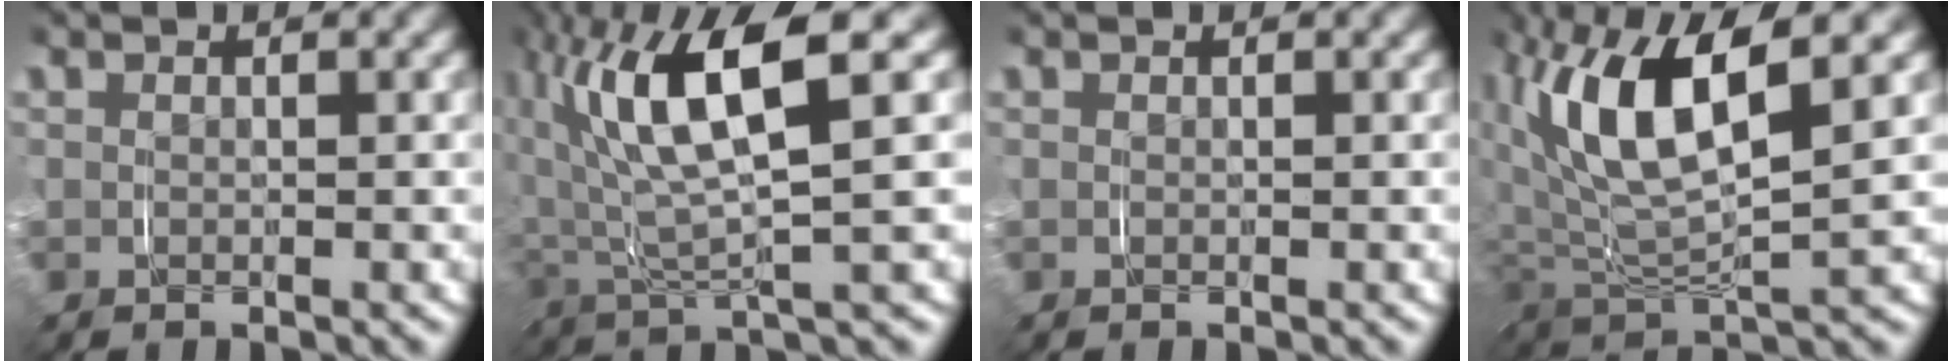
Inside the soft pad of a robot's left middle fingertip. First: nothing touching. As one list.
[{"total": 9.5, "force": [1.6, 4.5, 8.2], "torque": [-0.175, 0.006, 0.022]}, {"total": 0.0}, {"total": 8.4, "force": [1.6, 4.0, 7.2], "torque": [-0.154, 0.001, 0.026]}]